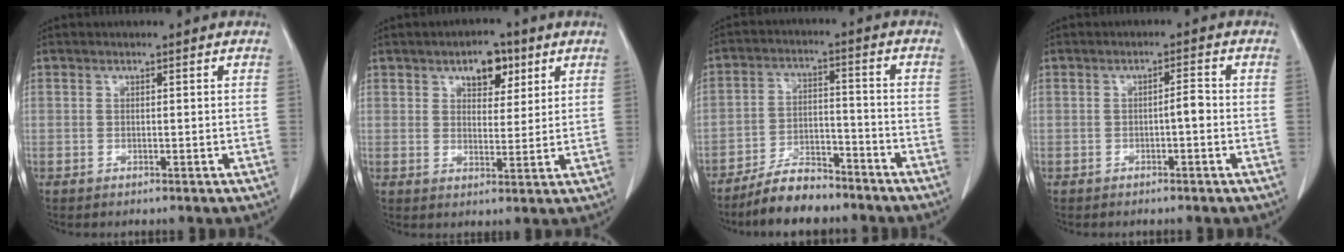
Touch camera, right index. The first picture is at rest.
{"total": 5.8, "force": [3.2, 3.1, 3.7], "torque": [-0.050, 0.008, 0.049]}
{"total": 8.2, "force": [-7.0, 2.7, 3.2], "torque": [-0.059, -0.001, -0.124]}
{"total": 2.0, "force": [-0.6, 0.3, 1.9], "torque": [-0.027, 0.004, -0.010]}